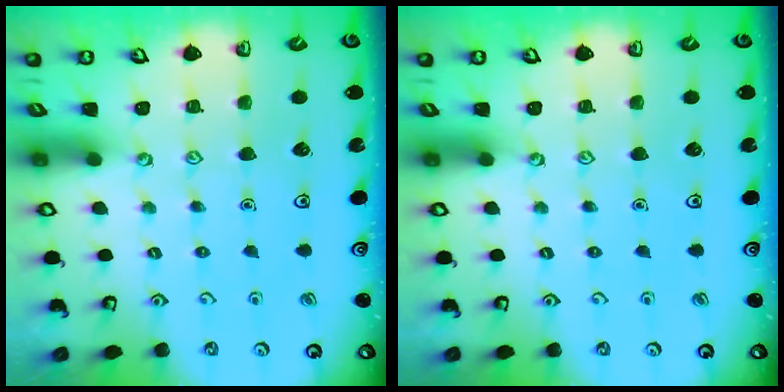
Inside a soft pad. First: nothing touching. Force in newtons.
{"total": 0.0}